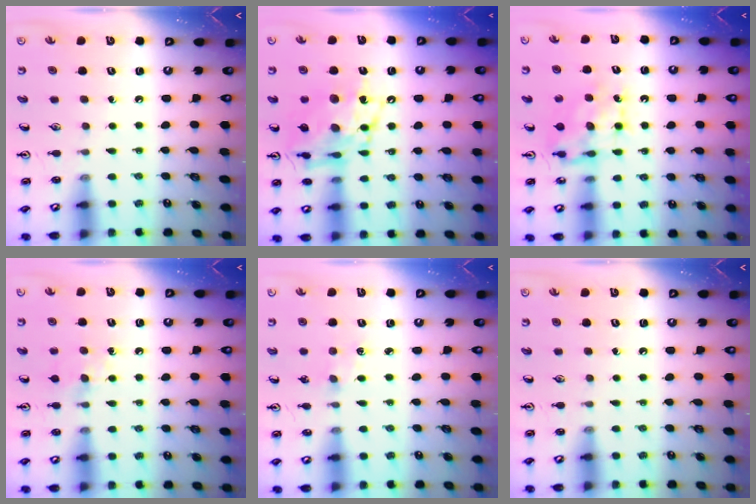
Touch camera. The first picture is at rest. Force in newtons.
{"total": 14.0, "press": 14.0, "slide": 1.1}
{"total": 8.0, "press": 8.0, "slide": 0.3}
{"total": 6.4, "press": 6.4, "slide": 0.8}
{"total": 1.7, "press": 1.6, "slide": 0.3}
{"total": 0.0}